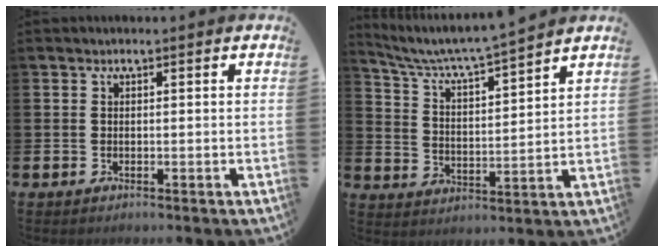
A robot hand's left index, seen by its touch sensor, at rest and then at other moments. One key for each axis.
{"total": 5.9, "fx": 5.6, "fy": -0.3, "fz": 1.8, "tx": -0.062, "ty": -0.047, "tz": 0.092}